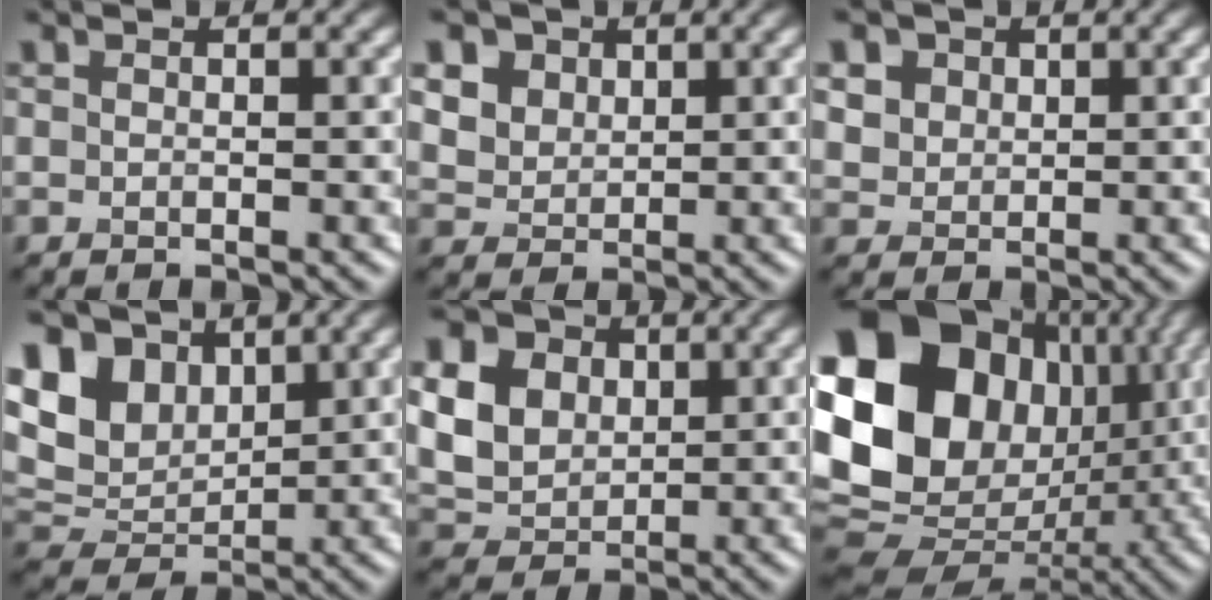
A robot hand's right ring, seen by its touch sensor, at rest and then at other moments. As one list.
[{"total": 8.2, "force": [4.3, 6.1, 3.5], "torque": [-0.097, 0.021, 0.068]}, {"total": 5.0, "force": [2.4, 3.8, 2.1], "torque": [-0.064, 0.010, 0.042]}, {"total": 8.4, "force": [3.8, 5.9, 4.7], "torque": [-0.113, 0.013, 0.063]}, {"total": 11.5, "force": [3.9, 9.0, 5.9], "torque": [-0.147, 0.029, 0.072]}, {"total": 21.9, "force": [3.9, 17.8, 12.2], "torque": [-0.247, 0.019, 0.063]}]